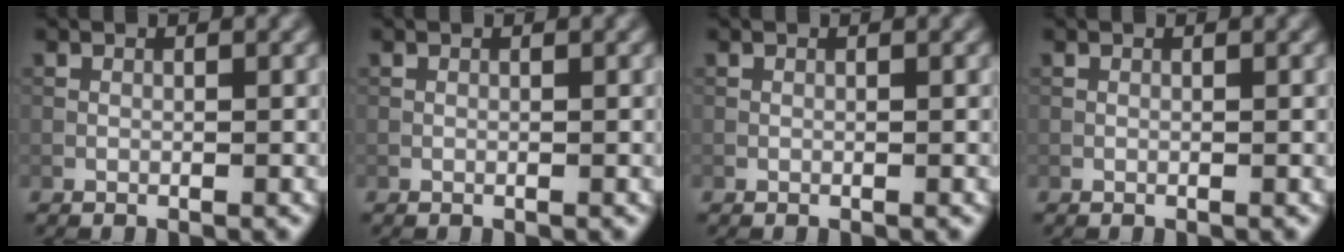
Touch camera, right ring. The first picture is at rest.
{"total": 0.0}
{"total": 0.0}
{"total": 0.0}